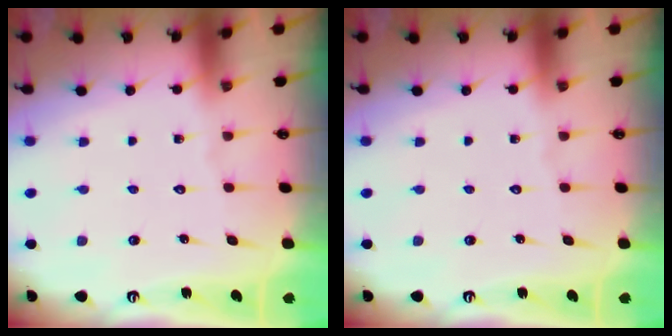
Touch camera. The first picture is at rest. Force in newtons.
{"total": 0.0}